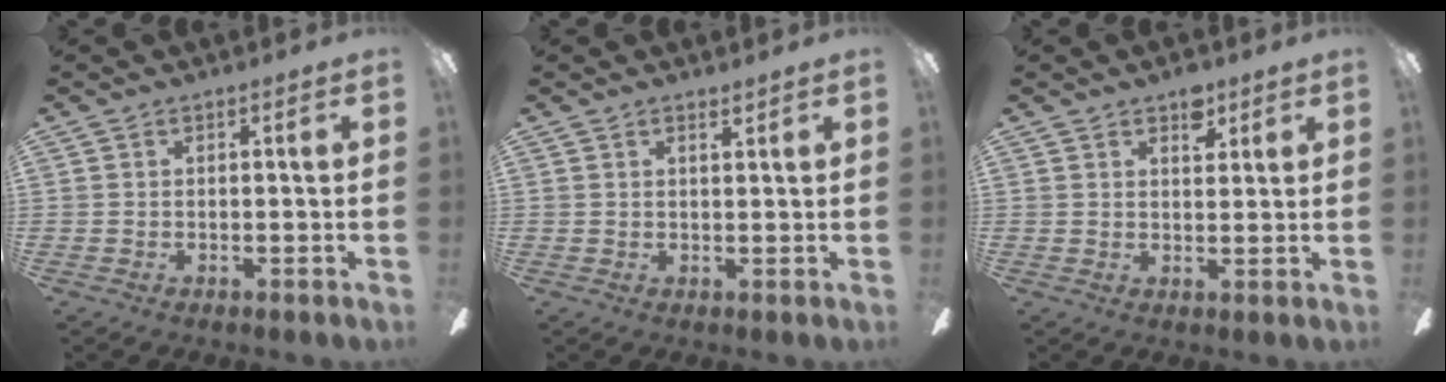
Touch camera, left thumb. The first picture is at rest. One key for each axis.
{"total": 1.4, "fx": 1.3, "fy": 0.3, "fz": 0.5, "tx": -0.004, "ty": -0.004, "tz": 0.022}
{"total": 5.2, "fx": 3.5, "fy": 2.7, "fz": 2.6, "tx": -0.010, "ty": -0.020, "tz": 0.054}